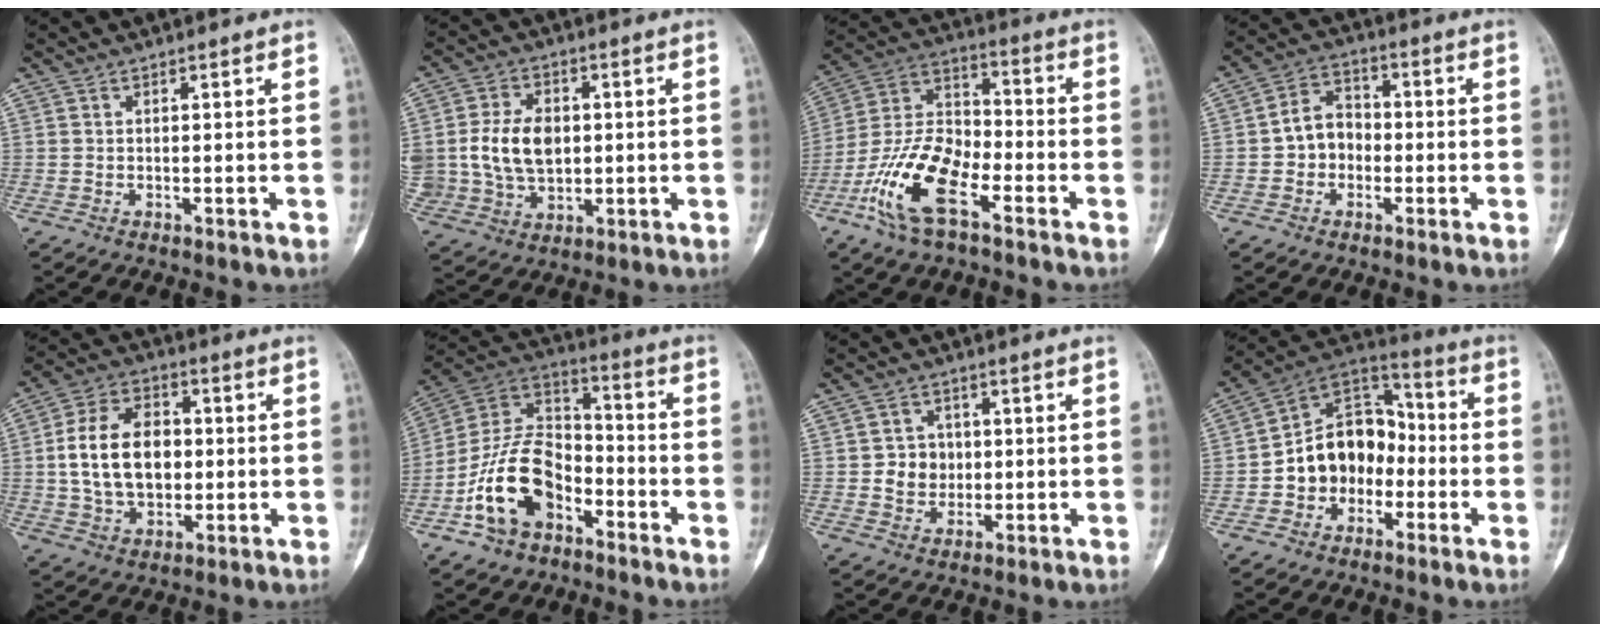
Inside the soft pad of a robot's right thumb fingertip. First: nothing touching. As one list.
[{"total": 13.6, "force": [0.9, 9.8, 9.4], "torque": [-0.169, 0.003, 0.031]}, {"total": 16.5, "force": [-7.9, 7.4, 12.5], "torque": [-0.247, 0.046, -0.156]}, {"total": 7.3, "force": [-1.1, 6.0, 4.0], "torque": [-0.040, 0.028, -0.034]}, {"total": 15.1, "force": [0.6, 10.3, 11.0], "torque": [-0.173, 0.015, 0.011]}, {"total": 17.6, "force": [-7.5, 11.4, 11.1], "torque": [-0.182, 0.069, -0.143]}, {"total": 5.6, "force": [0.1, 5.1, 2.4], "torque": [-0.011, 0.005, 0.001]}, {"total": 14.5, "force": [-2.9, 11.3, 8.5], "torque": [-0.095, 0.057, -0.062]}]